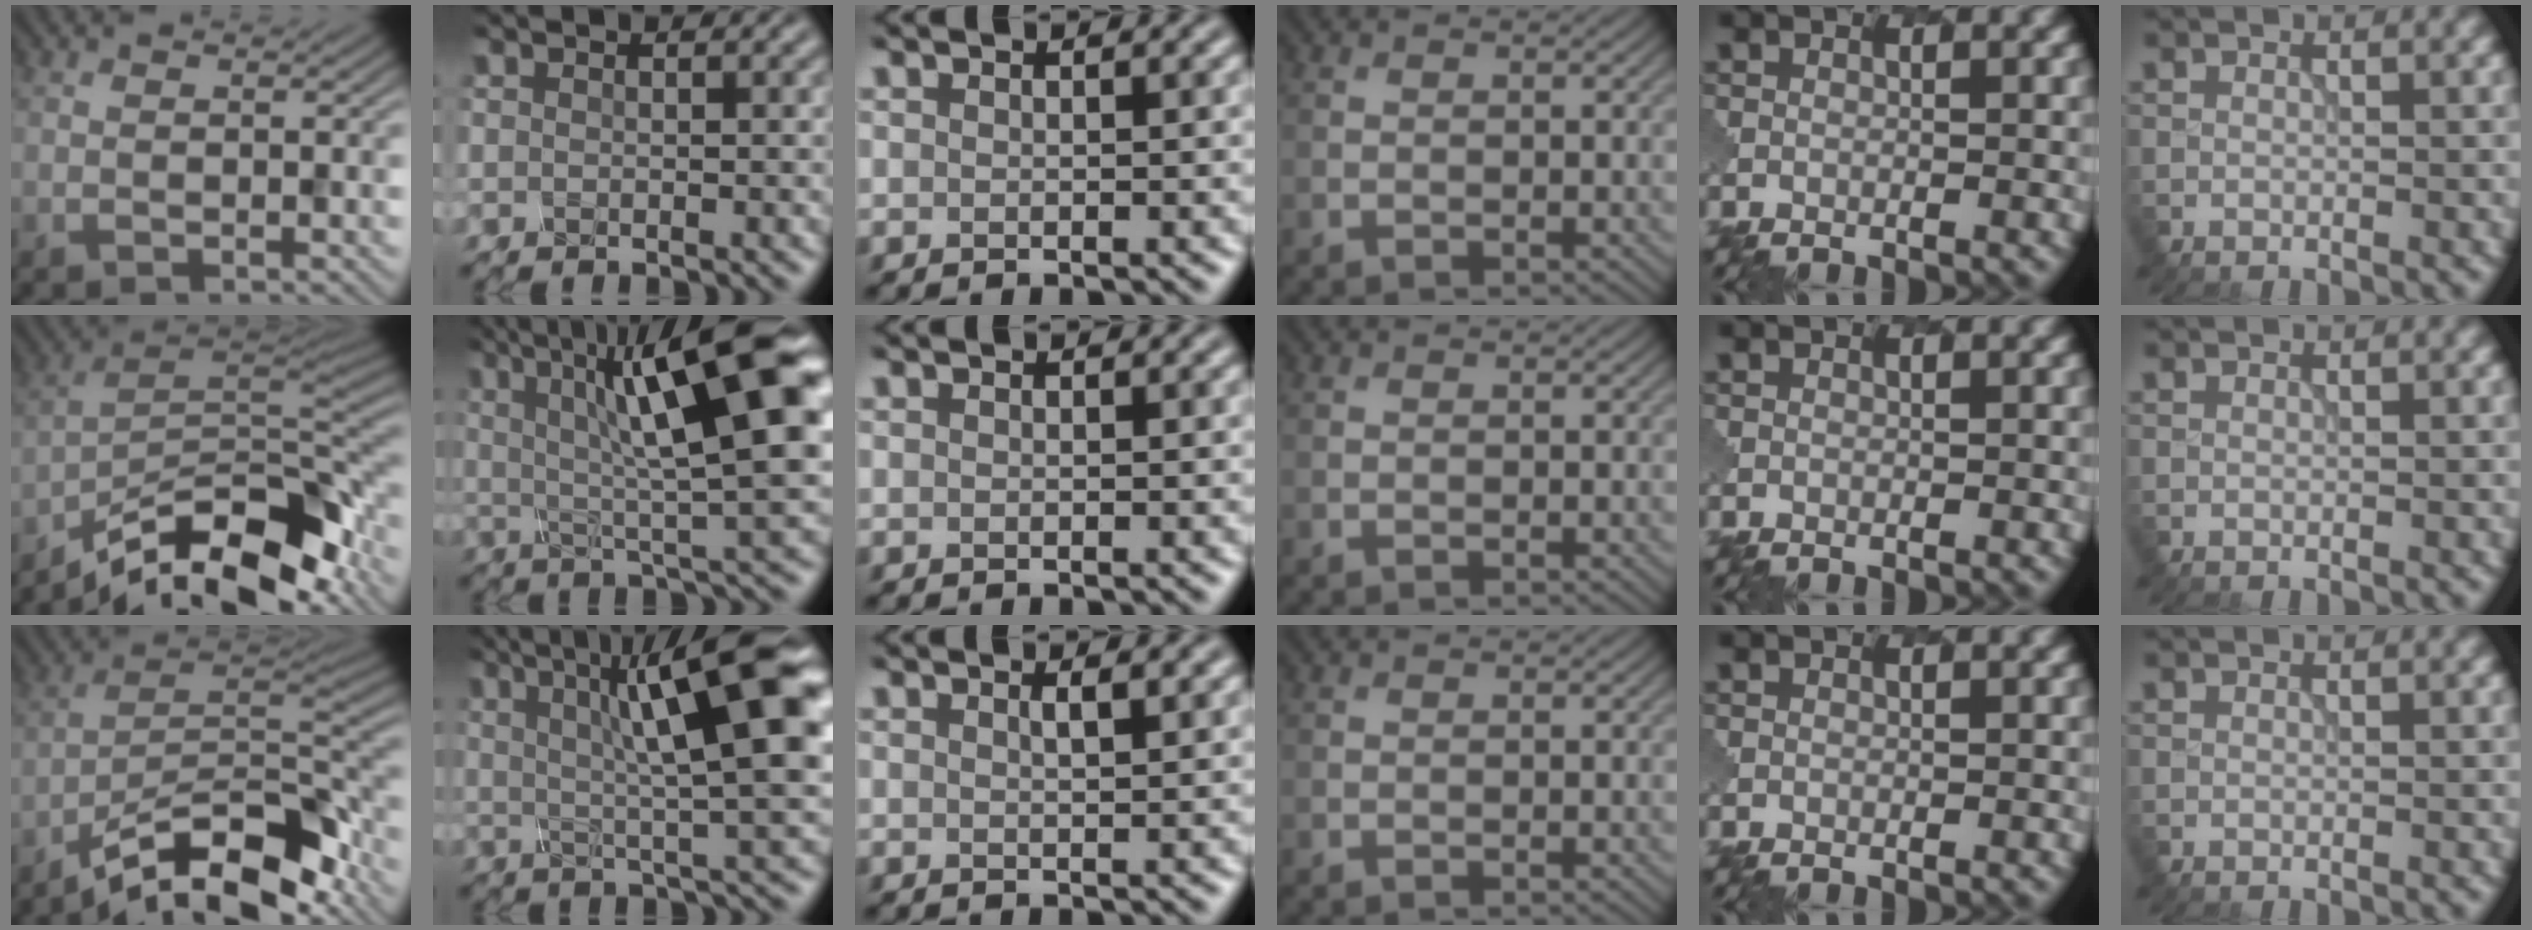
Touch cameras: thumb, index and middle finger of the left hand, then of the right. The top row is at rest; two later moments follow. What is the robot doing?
{"motion": "twist", "object": "rubiks cube"}